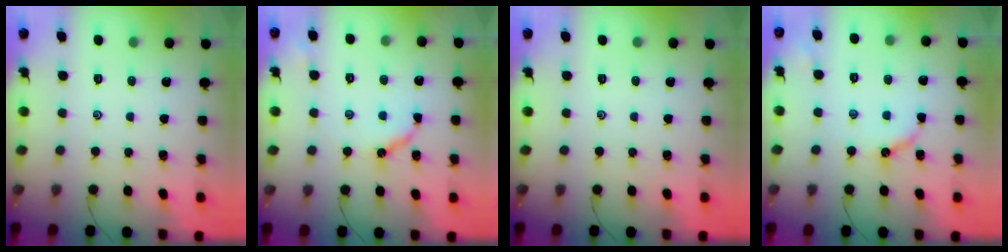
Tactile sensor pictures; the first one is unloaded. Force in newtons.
{"total": 6.7, "press": 6.7, "slide": 0.5}
{"total": 0.0}
{"total": 5.8, "press": 5.8, "slide": 0.6}